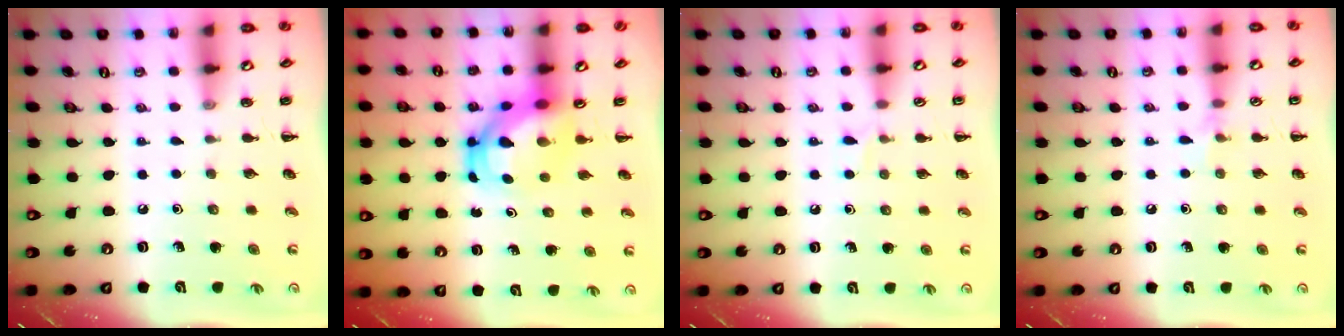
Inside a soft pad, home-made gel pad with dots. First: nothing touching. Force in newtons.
{"total": 6.2, "press": 5.9, "slide": 1.8}
{"total": 4.2, "press": 3.9, "slide": 1.5}
{"total": 5.1, "press": 4.8, "slide": 1.9}